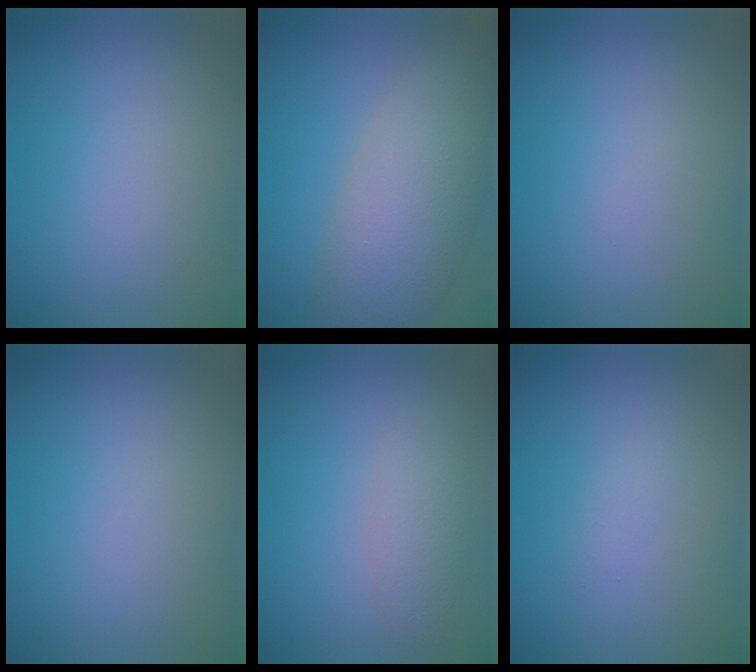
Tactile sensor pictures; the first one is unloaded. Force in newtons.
{"total": 7.1, "press": 7.1, "slide": 0.5}
{"total": 0.0}
{"total": 0.0}
{"total": 2.4, "press": 2.4, "slide": 0.0}
{"total": 0.8, "press": 0.8, "slide": 0.1}